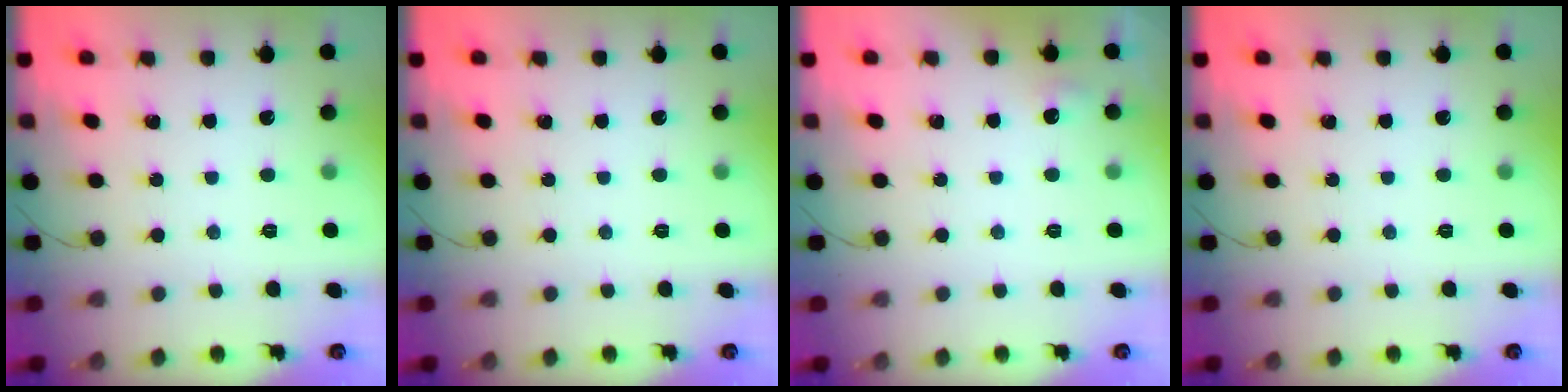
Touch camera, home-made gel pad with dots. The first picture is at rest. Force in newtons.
{"total": 0.0}
{"total": 4.0, "press": 3.7, "slide": 1.4}
{"total": 0.0}